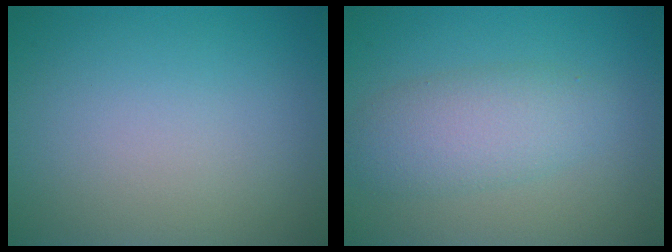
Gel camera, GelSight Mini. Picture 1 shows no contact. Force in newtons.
{"total": 4.0, "press": 4.0, "slide": 0.2}